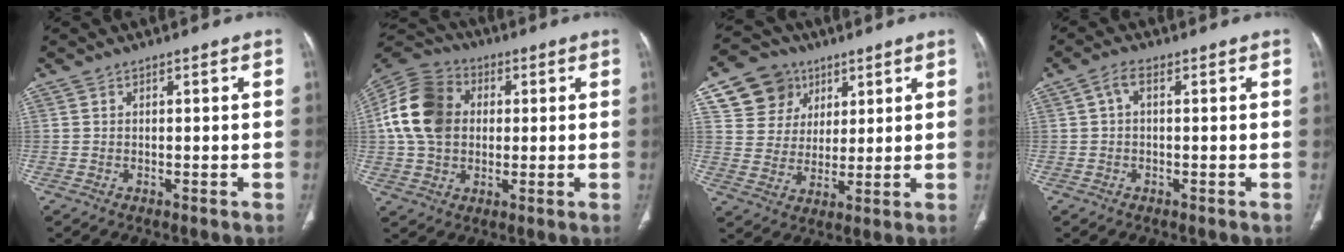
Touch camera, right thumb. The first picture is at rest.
{"total": 15.3, "force": [1.6, 11.7, 9.7], "torque": [-0.177, 0.019, 0.021]}
{"total": 11.3, "force": [5.6, 9.4, 2.9], "torque": [-0.021, -0.014, 0.107]}
{"total": 2.3, "force": [0.3, 1.1, 1.9], "torque": [-0.037, 0.011, 0.003]}